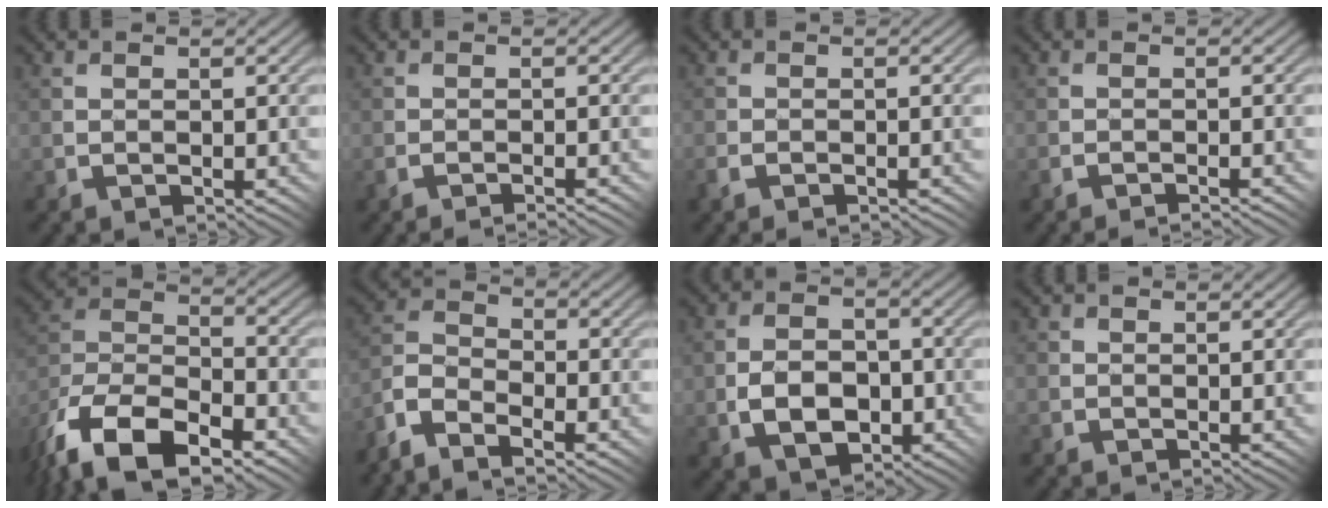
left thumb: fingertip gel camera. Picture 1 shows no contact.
{"total": 1.6, "force": [-1.4, -0.2, 0.7], "torque": [-0.016, 0.006, -0.030]}
{"total": 2.2, "force": [-1.6, 0.9, 1.2], "torque": [-0.025, -0.001, -0.037]}
{"total": 1.4, "force": [-1.3, -0.3, 0.1], "torque": [-0.003, 0.007, -0.031]}
{"total": 16.5, "force": [-11.0, 8.2, 9.1], "torque": [-0.215, -0.041, -0.179]}
{"total": 7.2, "force": [-5.2, 3.0, 4.0], "torque": [-0.091, -0.009, -0.115]}
{"total": 7.2, "force": [-2.1, 4.9, 4.8], "torque": [-0.090, -0.004, -0.043]}
{"total": 1.2, "force": [0.2, 1.1, -0.2], "torque": [0.005, 0.003, -0.003]}